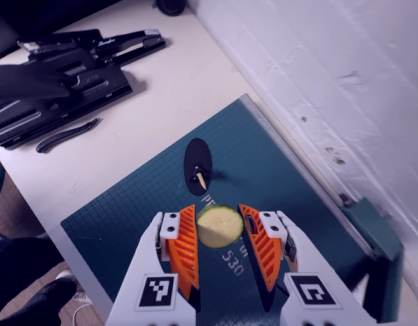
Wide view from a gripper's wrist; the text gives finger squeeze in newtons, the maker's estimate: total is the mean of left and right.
{"total": 8.5, "left": 8.4, "right": 8.6}